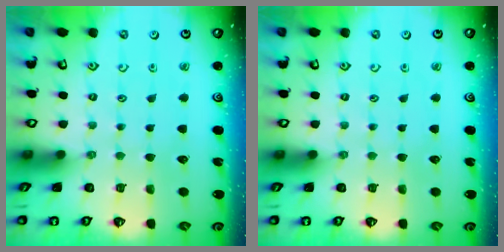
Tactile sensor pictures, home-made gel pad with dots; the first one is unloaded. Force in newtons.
{"total": 0.0}